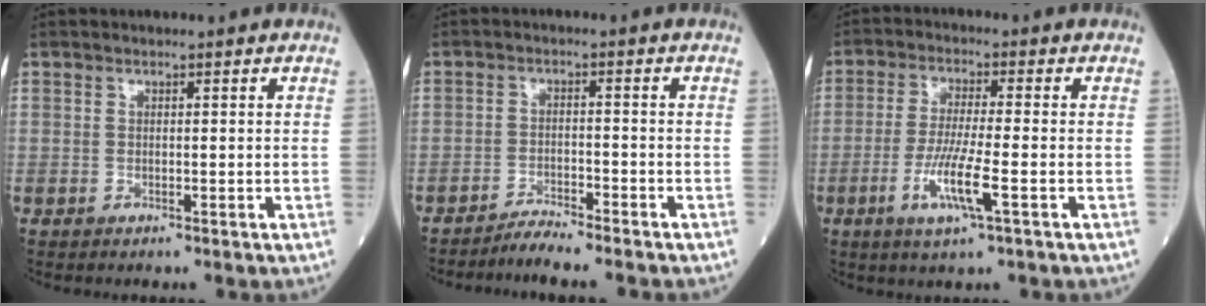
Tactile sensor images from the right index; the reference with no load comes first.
{"total": 3.9, "force": [-3.7, -0.9, 0.8], "torque": [-0.016, -0.013, -0.066]}
{"total": 7.6, "force": [-2.8, 0.1, 7.1], "torque": [-0.141, -0.014, -0.053]}